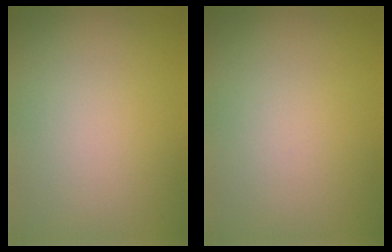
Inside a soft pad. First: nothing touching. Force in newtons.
{"total": 0.0}